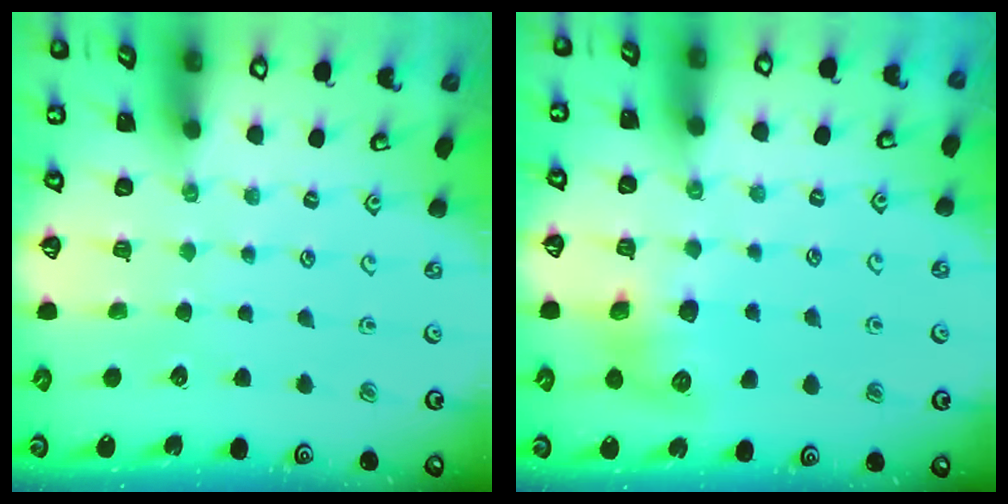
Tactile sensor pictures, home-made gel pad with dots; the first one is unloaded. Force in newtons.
{"total": 8.4, "press": 8.3, "slide": 1.2}